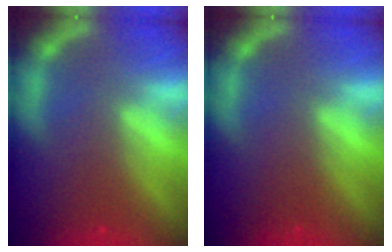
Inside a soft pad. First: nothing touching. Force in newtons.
{"total": 0.0}